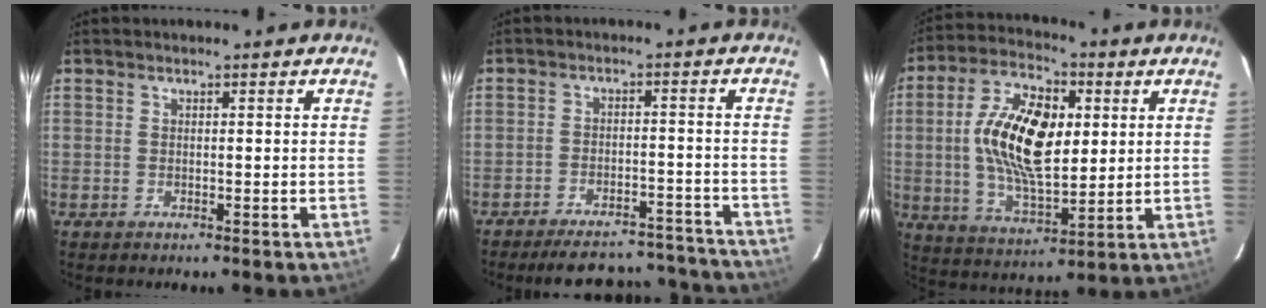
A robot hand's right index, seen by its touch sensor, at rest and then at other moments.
{"total": 18.6, "force": [-17.0, 5.3, 5.2], "torque": [-0.108, 0.032, -0.204]}
{"total": 16.8, "force": [2.4, 8.4, 14.4], "torque": [-0.277, 0.013, 0.044]}